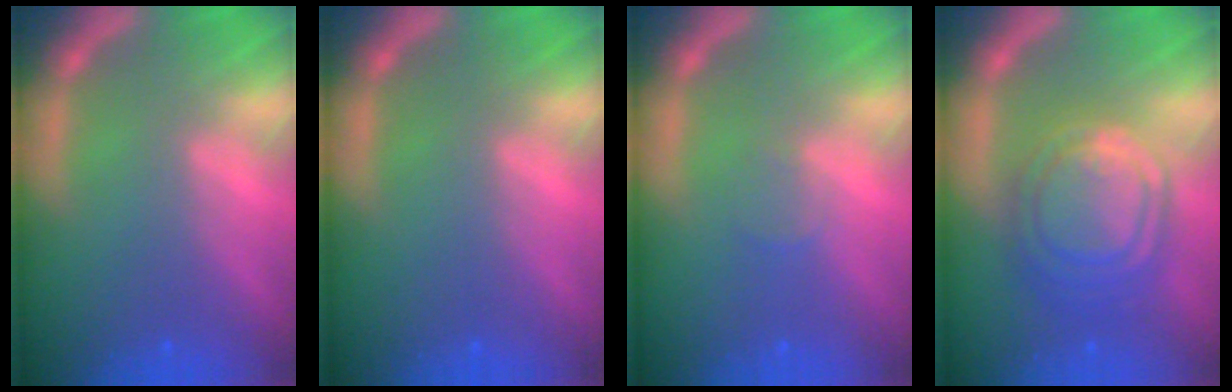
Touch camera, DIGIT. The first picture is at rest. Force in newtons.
{"total": 0.0}
{"total": 1.0}
{"total": 9.1}